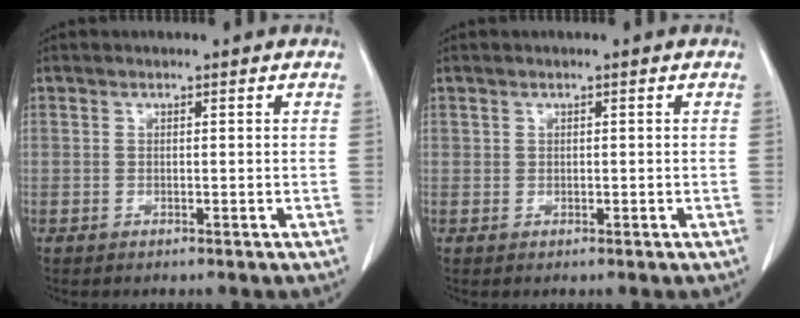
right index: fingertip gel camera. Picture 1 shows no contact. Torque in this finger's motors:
{"motor_torque": [-0.16, 0.08, -0.08, -0.01]}